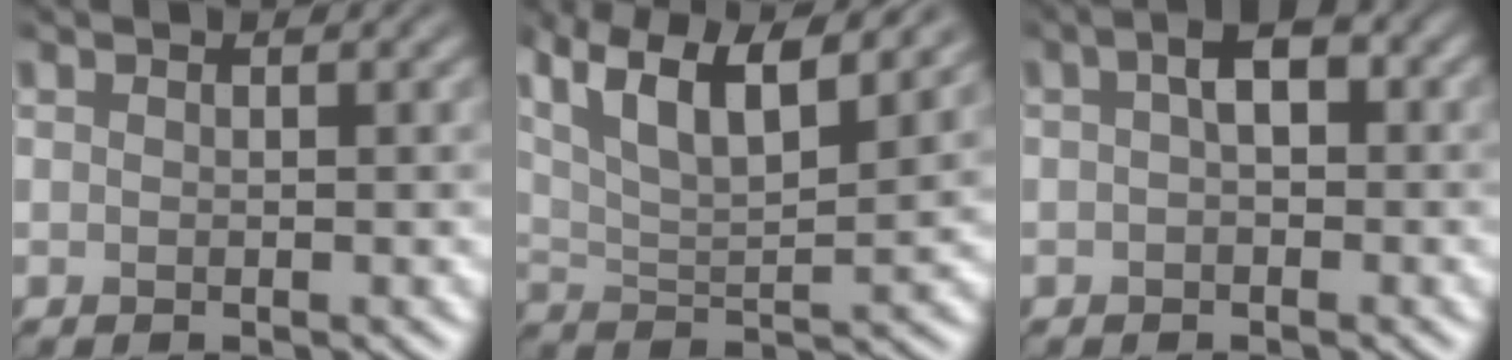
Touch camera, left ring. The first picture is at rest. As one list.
[{"total": 13.5, "force": [8.6, 4.8, 9.3], "torque": [-0.159, 0.051, 0.113]}, {"total": 2.2, "force": [0.2, 1.0, 1.9], "torque": [-0.025, 0.010, -0.002]}]